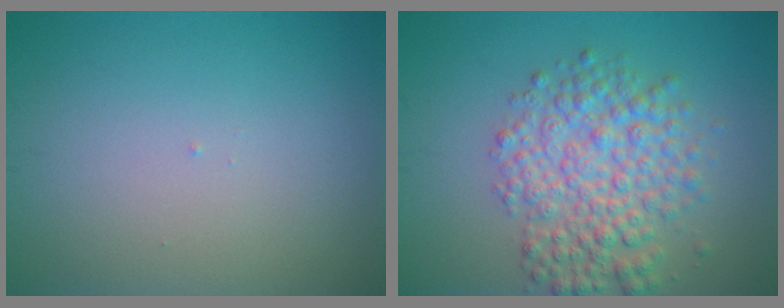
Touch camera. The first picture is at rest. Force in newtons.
{"total": 5.8, "press": 5.8, "slide": 0.1}